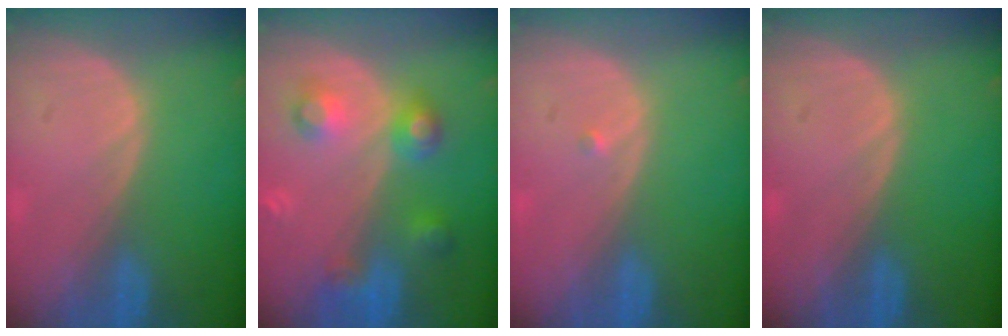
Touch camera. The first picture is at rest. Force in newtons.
{"total": 6.0, "press": 6.0, "slide": 0.2}
{"total": 0.6, "press": 0.5, "slide": 0.4}
{"total": 0.0}